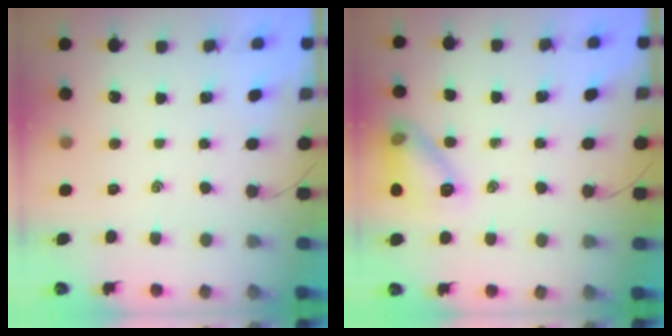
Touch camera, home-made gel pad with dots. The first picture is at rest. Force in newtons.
{"total": 11.8, "press": 11.8, "slide": 0.2}